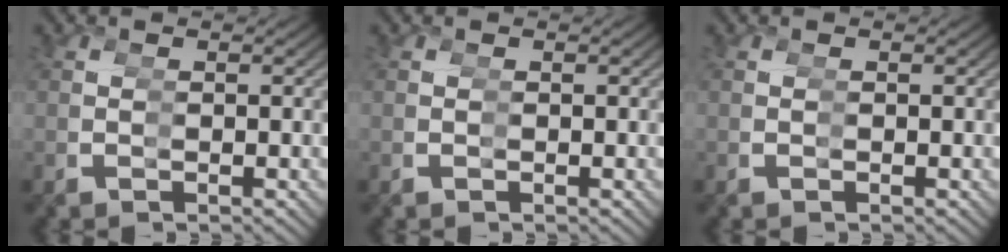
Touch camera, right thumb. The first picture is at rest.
{"total": 0.0}
{"total": 0.0}